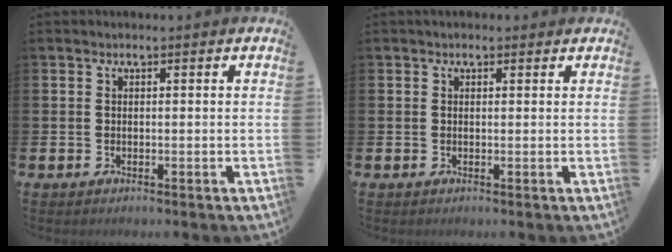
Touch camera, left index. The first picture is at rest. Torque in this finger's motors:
{"motor_torque": [0.91, -1.23, 0.12, 0.11]}